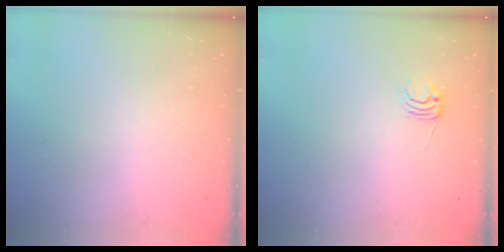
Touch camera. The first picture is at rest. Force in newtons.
{"total": 4.7, "press": 4.7, "slide": 0.5}